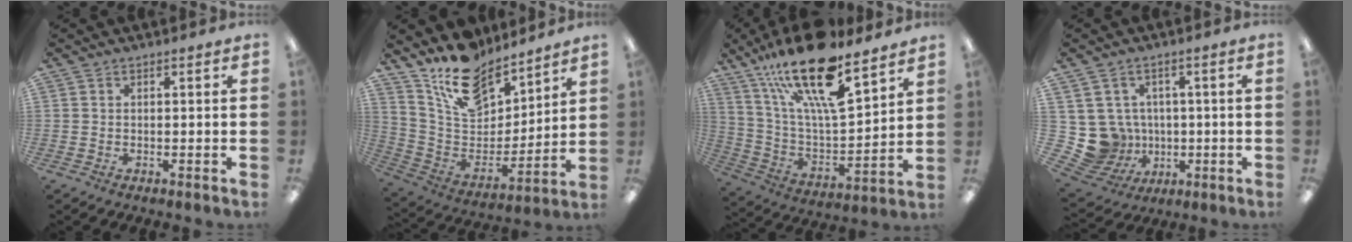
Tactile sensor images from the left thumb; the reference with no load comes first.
{"total": 16.7, "force": [13.2, 8.0, 6.4], "torque": [-0.134, -0.084, 0.243]}
{"total": 22.9, "force": [15.5, 7.4, 15.1], "torque": [-0.272, -0.095, 0.265]}
{"total": 9.1, "force": [0.1, 9.0, 1.8], "torque": [-0.079, -0.008, 0.014]}